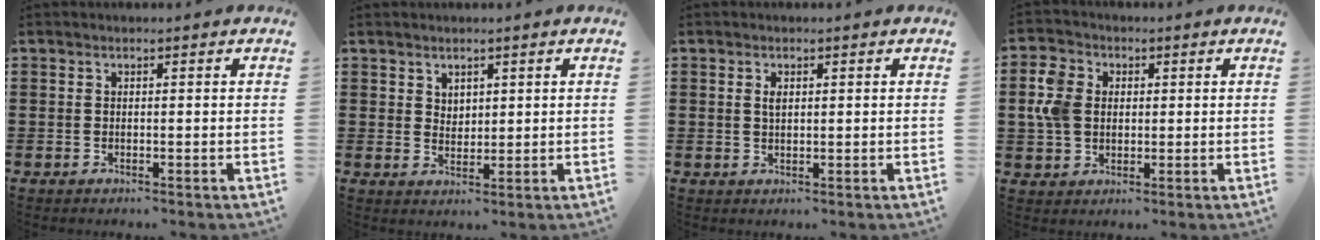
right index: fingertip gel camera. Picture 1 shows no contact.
{"total": 2.1, "force": [1.6, 1.3, 0.2], "torque": [-0.007, 0.005, 0.031]}
{"total": 1.3, "force": [0.4, 0.6, 1.1], "torque": [-0.023, 0.005, 0.006]}
{"total": 6.0, "force": [0.6, 4.9, 3.4], "torque": [-0.106, 0.007, 0.003]}